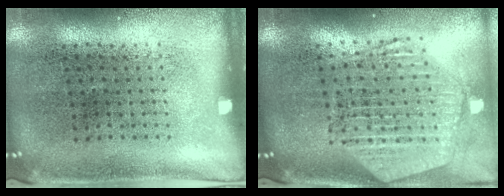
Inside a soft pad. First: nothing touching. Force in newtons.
{"total": 2.6, "press": 2.2, "slide": 1.5}